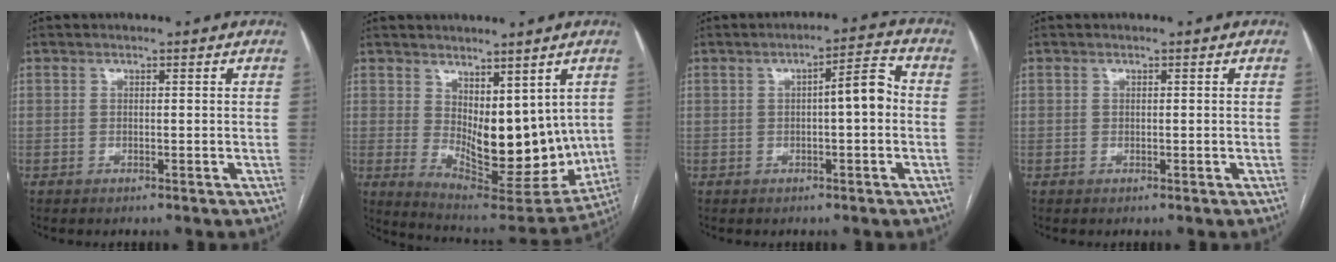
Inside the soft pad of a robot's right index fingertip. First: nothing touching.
{"total": 14.8, "force": [1.9, 7.0, 12.9], "torque": [-0.193, -0.025, 0.057]}
{"total": 5.2, "force": [-0.1, 0.9, 5.1], "torque": [-0.071, 0.020, -0.005]}
{"total": 0.0}